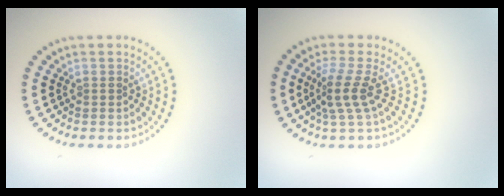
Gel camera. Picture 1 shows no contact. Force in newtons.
{"total": 2.9, "press": 2.0, "slide": 2.1}